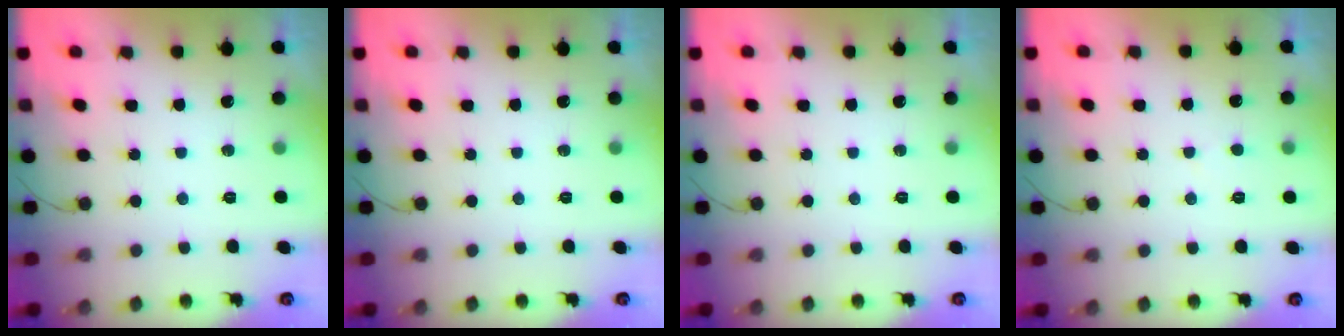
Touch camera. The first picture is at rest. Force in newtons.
{"total": 0.0}
{"total": 0.0}
{"total": 2.8, "press": 2.8, "slide": 0.3}